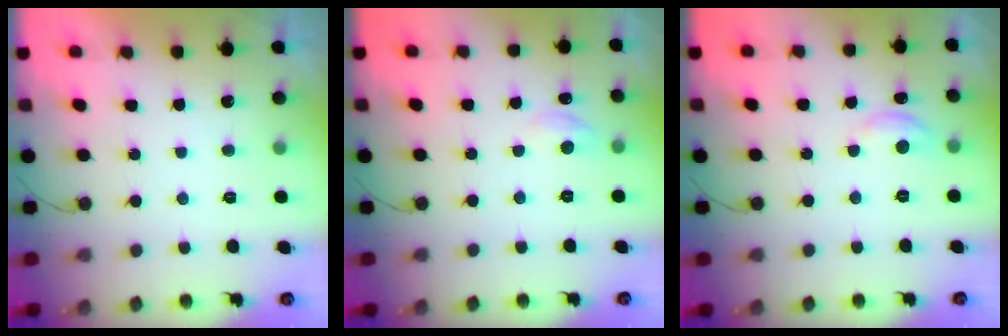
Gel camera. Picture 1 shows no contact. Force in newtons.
{"total": 5.5, "press": 5.4, "slide": 0.8}
{"total": 4.5, "press": 4.5, "slide": 0.5}